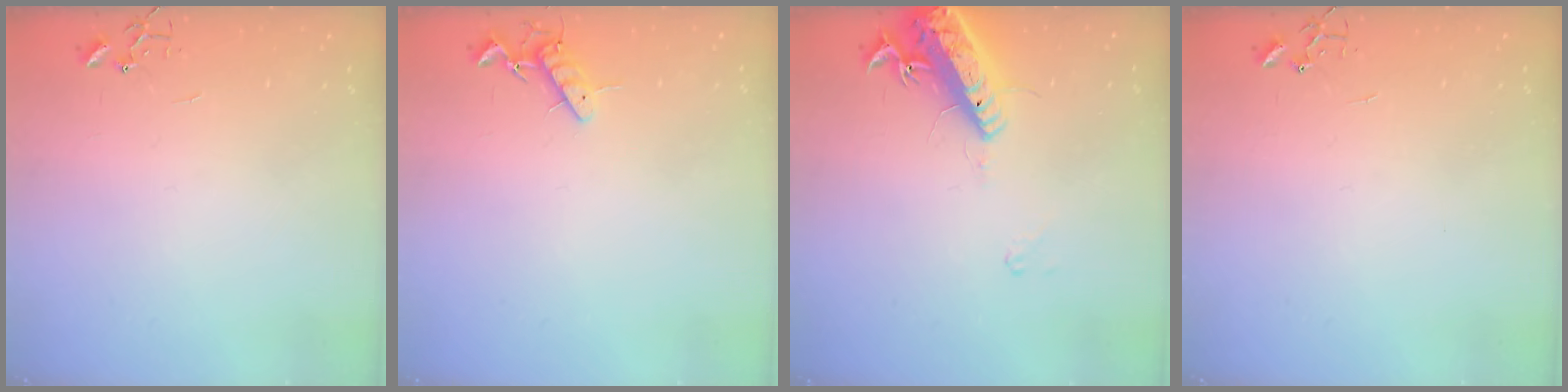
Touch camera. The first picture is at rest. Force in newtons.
{"total": 8.0, "press": 7.9, "slide": 1.4}
{"total": 15.7, "press": 15.3, "slide": 3.5}
{"total": 0.0}